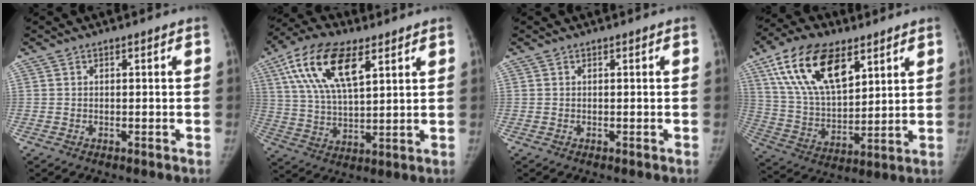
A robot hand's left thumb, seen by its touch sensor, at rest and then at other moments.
{"total": 16.0, "force": [7.3, 7.2, 12.3], "torque": [-0.220, -0.010, 0.135]}
{"total": 0.0}
{"total": 19.6, "force": [10.0, 9.9, 13.6], "torque": [-0.221, -0.033, 0.187]}